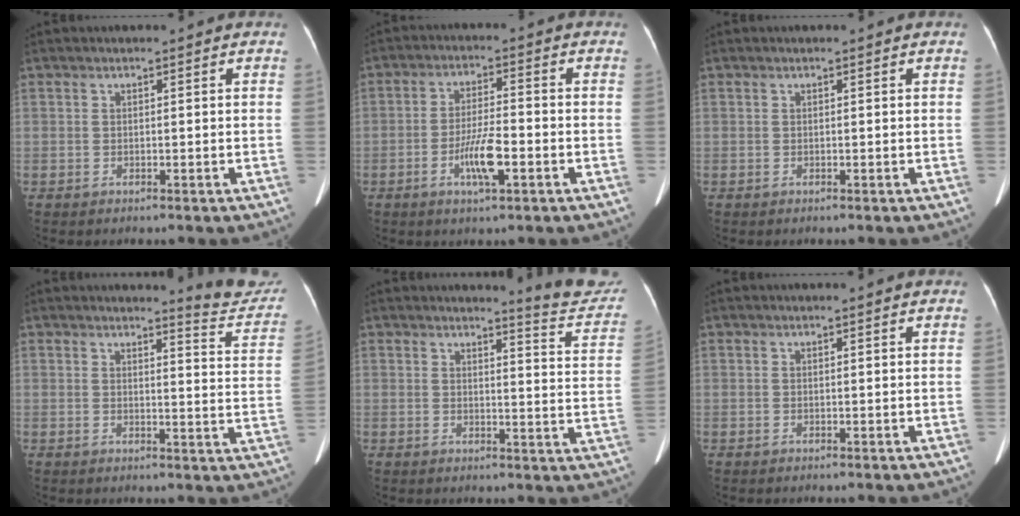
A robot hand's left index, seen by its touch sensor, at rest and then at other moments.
{"total": 6.4, "force": [-2.7, 1.0, 5.7], "torque": [-0.112, -0.004, -0.046]}
{"total": 0.0}
{"total": 8.7, "force": [8.6, 0.1, 1.1], "torque": [-0.002, -0.061, 0.082]}
{"total": 9.4, "force": [9.2, 0.0, 1.6], "torque": [-0.009, -0.063, 0.090]}
{"total": 1.6, "force": [1.5, 0.0, 0.7], "torque": [-0.012, 0.010, 0.017]}